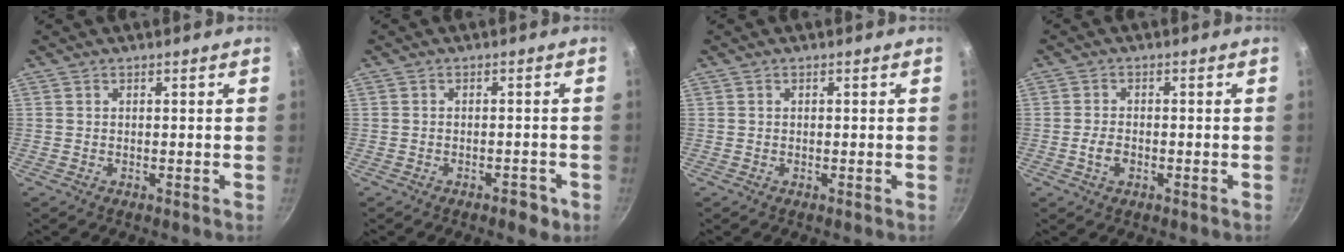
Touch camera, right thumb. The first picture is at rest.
{"total": 3.2, "force": [-1.8, 1.6, 2.1], "torque": [-0.020, 0.020, -0.014]}
{"total": 0.0}
{"total": 3.0, "force": [-1.0, 1.9, 2.1], "torque": [-0.040, 0.011, -0.020]}